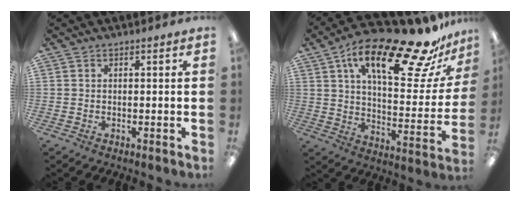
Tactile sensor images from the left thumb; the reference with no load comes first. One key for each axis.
{"total": 25.2, "fx": 16.2, "fy": 8.0, "fz": 17.5, "tx": -0.263, "ty": -0.097, "tz": 0.259}